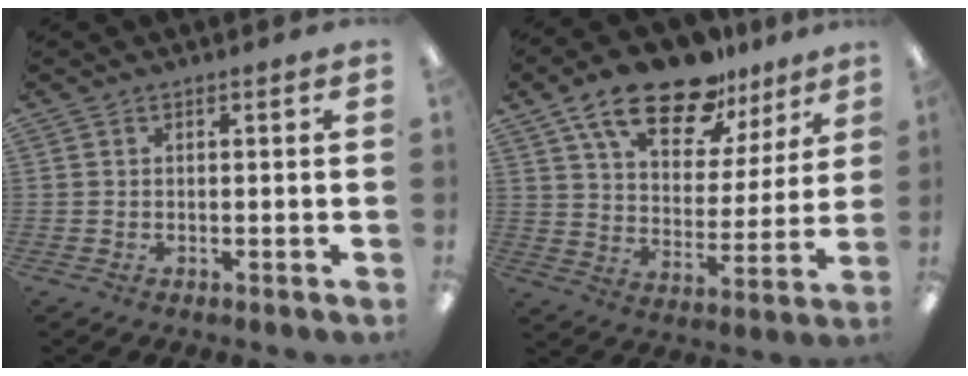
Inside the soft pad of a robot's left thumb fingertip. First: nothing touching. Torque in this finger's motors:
{"motor_torque": [0.42, 0.38, 1.78, -0.99, 0.32]}